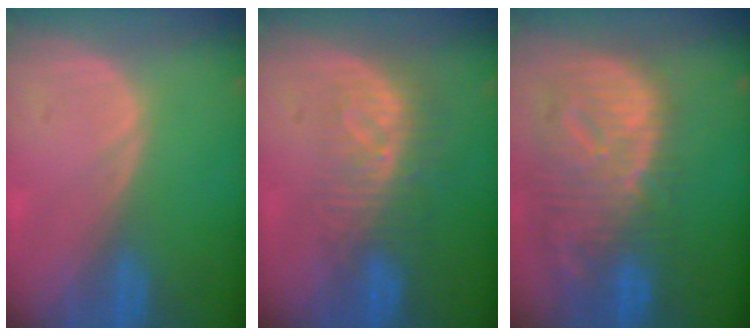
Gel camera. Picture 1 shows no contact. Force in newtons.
{"total": 8.3, "press": 7.3, "slide": 3.9}
{"total": 12.4, "press": 10.7, "slide": 6.3}